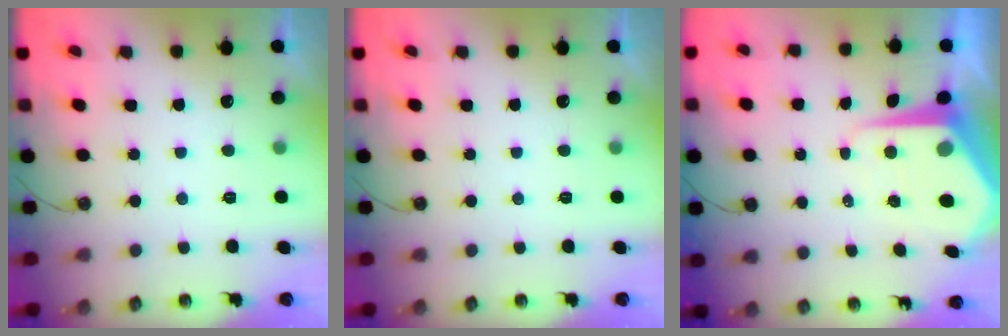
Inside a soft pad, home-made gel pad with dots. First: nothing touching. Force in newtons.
{"total": 0.0}
{"total": 10.5, "press": 10.4, "slide": 1.0}